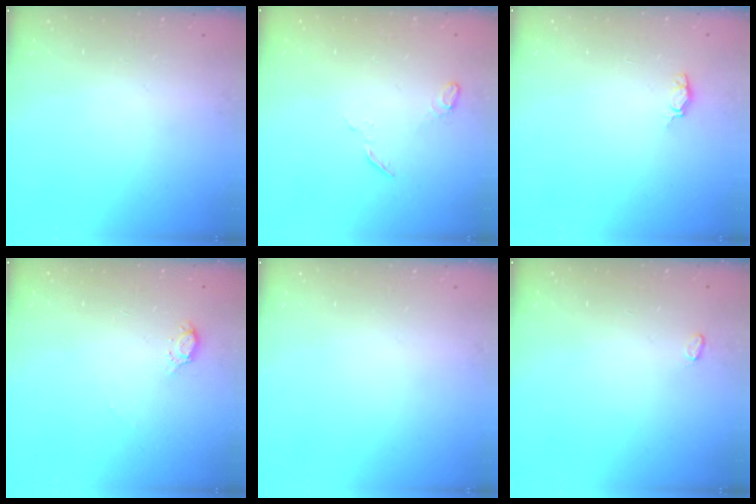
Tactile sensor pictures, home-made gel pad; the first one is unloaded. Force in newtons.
{"total": 4.2, "press": 4.2, "slide": 0.5}
{"total": 3.9, "press": 3.8, "slide": 0.6}
{"total": 4.5, "press": 4.5, "slide": 0.5}
{"total": 0.0}
{"total": 2.8, "press": 2.8, "slide": 0.4}